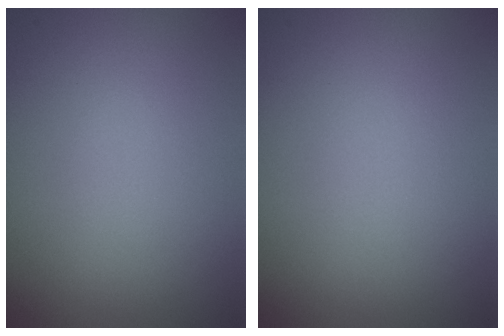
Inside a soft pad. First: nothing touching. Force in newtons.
{"total": 0.0}